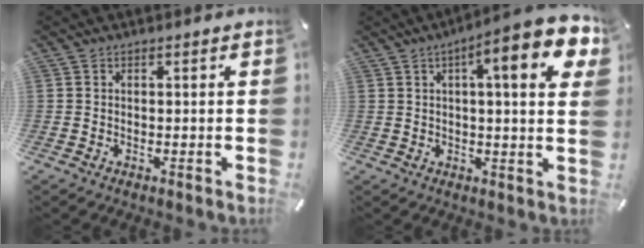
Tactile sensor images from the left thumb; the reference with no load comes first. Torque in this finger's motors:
{"motor_torque": [1.11, 1.60, 1.95, -0.82, 0.48]}